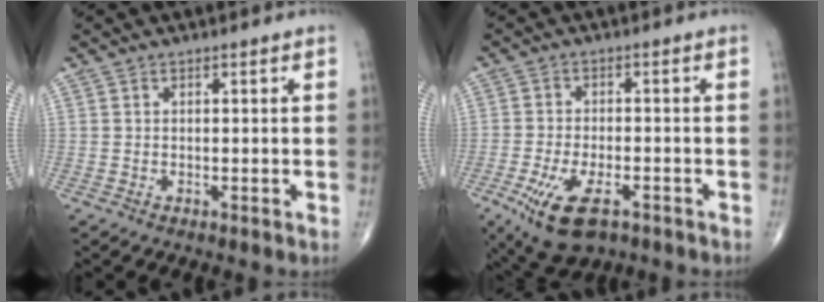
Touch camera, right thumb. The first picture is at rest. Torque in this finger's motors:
{"motor_torque": [0.25, 0.10, 0.39, 0.11, 0.07]}